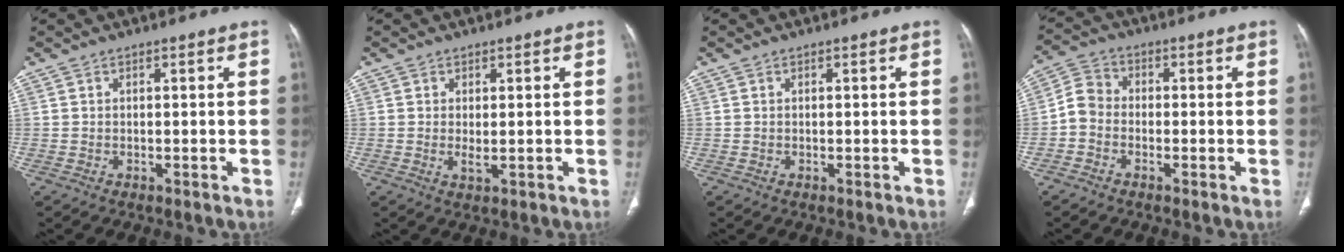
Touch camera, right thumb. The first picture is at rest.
{"total": 1.7, "force": [0.0, 0.6, 1.6], "torque": [-0.030, -0.007, 0.003]}
{"total": 0.0}
{"total": 4.9, "force": [-1.4, 4.0, 2.4], "torque": [-0.036, 0.017, -0.044]}